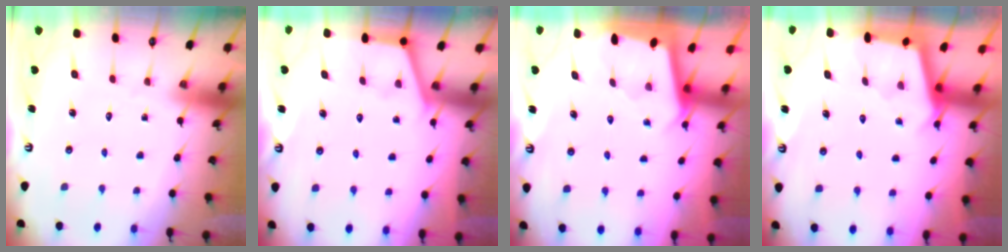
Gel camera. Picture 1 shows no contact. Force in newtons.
{"total": 2.8, "press": 2.8, "slide": 0.4}
{"total": 1.8, "press": 1.8, "slide": 0.1}
{"total": 3.0, "press": 3.0, "slide": 0.4}